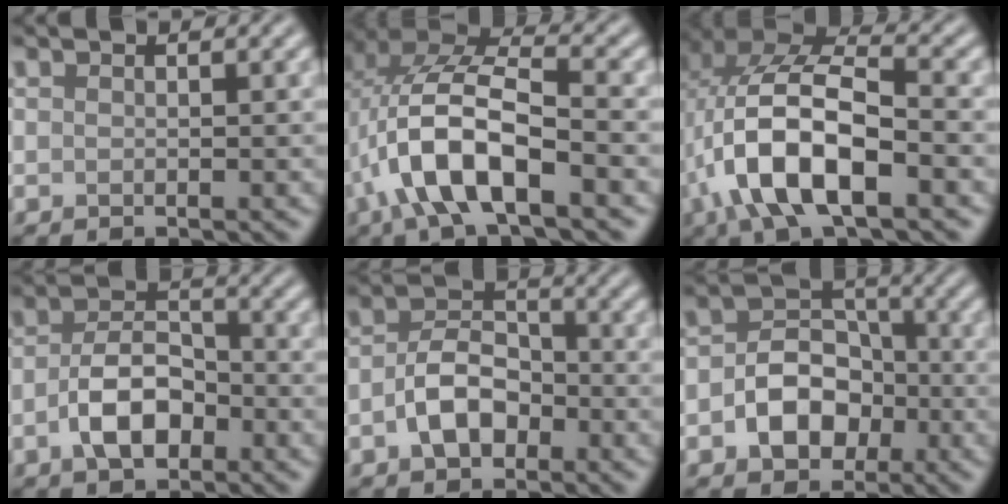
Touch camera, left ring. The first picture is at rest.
{"total": 8.8, "force": [-2.9, 3.6, 7.4], "torque": [-0.152, 0.013, -0.059]}
{"total": 10.1, "force": [-3.0, 4.6, 8.5], "torque": [-0.173, 0.009, -0.059]}
{"total": 5.1, "force": [-1.8, 3.0, 3.7], "torque": [-0.068, 0.007, -0.036]}
{"total": 4.6, "force": [-1.4, 3.1, 3.1], "torque": [-0.056, 0.007, -0.031]}
{"total": 5.4, "force": [-1.6, 4.1, 3.1], "torque": [-0.041, 0.002, -0.027]}